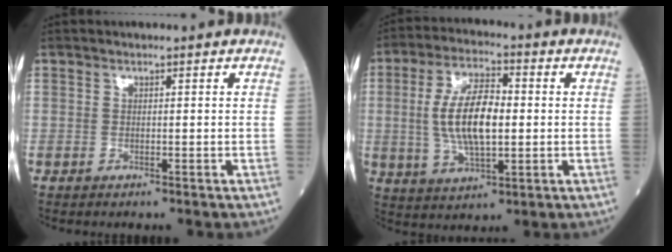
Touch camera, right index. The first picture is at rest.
{"total": 11.4, "force": [0.3, 4.1, 10.7], "torque": [-0.213, 0.008, 0.006]}